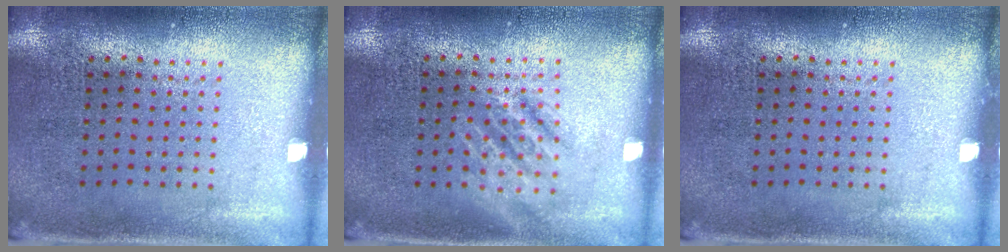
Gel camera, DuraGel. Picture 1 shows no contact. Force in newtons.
{"total": 1.1, "press": 1.1, "slide": 0.2}
{"total": 0.0}